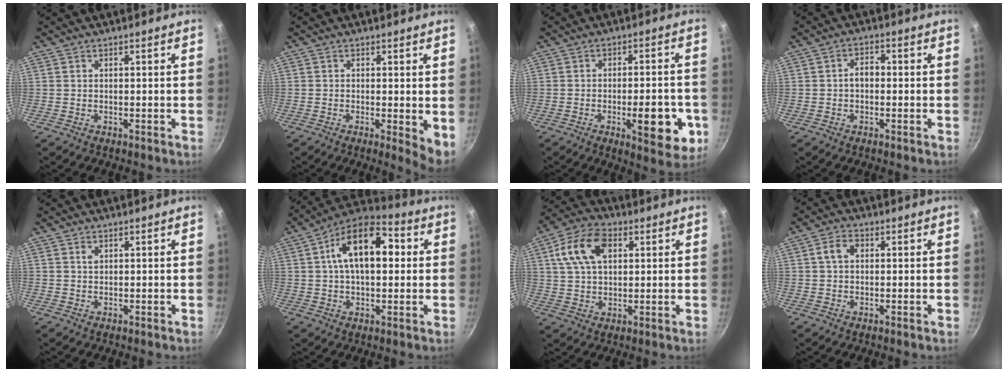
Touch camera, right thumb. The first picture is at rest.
{"total": 3.9, "force": [-0.3, 0.9, 3.8], "torque": [-0.055, -0.013, -0.008]}
{"total": 11.7, "force": [-3.8, 4.1, 10.3], "torque": [-0.118, 0.011, -0.046]}
{"total": 3.1, "force": [-0.4, 2.1, 2.3], "torque": [-0.028, 0.014, -0.011]}
{"total": 1.0, "force": [0.4, 0.7, 0.6], "torque": [-0.005, -0.001, 0.009]}
{"total": 15.7, "force": [2.9, 8.6, 12.8], "torque": [-0.192, 0.028, 0.039]}
{"total": 11.9, "force": [3.8, 7.3, 8.6], "torque": [-0.155, 0.010, 0.067]}
{"total": 3.4, "force": [0.6, 2.4, 2.4], "torque": [-0.045, 0.010, 0.010]}